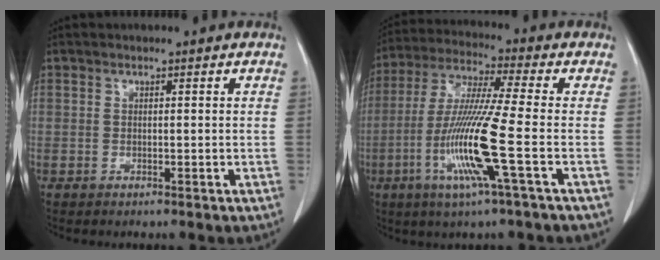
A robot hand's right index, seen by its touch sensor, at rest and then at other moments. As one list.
[{"total": 13.6, "force": [-4.0, -1.1, 12.9], "torque": [-0.265, -0.018, -0.084]}]